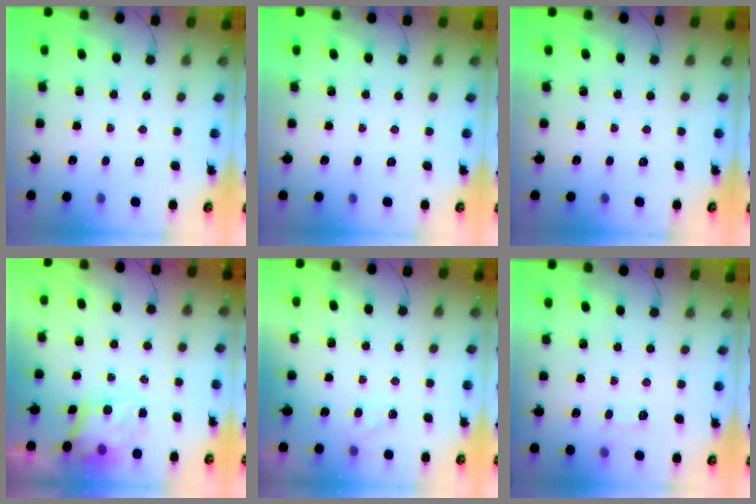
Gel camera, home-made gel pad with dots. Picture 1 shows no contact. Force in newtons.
{"total": 0.0}
{"total": 0.0}
{"total": 7.1, "press": 7.0, "slide": 1.3}
{"total": 4.1, "press": 3.9, "slide": 1.4}
{"total": 5.6, "press": 5.3, "slide": 1.8}